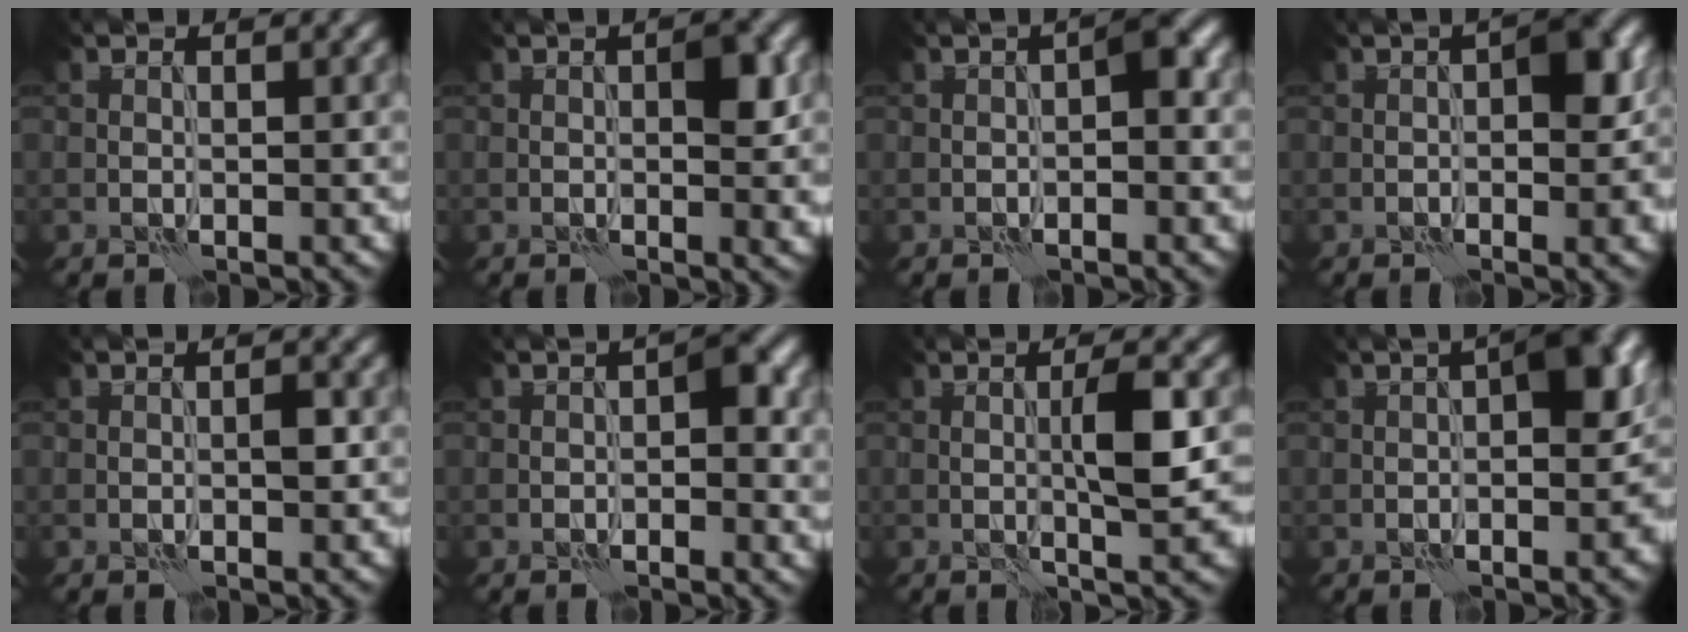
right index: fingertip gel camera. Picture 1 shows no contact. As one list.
[{"total": 3.5, "force": [0.1, 1.0, 3.3], "torque": [-0.043, 0.002, 0.000]}, {"total": 2.0, "force": [-0.4, 0.7, 1.9], "torque": [-0.022, 0.010, -0.010]}, {"total": 5.3, "force": [-0.3, 2.0, 4.8], "torque": [-0.054, 0.013, -0.011]}, {"total": 0.9, "force": [-0.2, 0.3, 0.9], "torque": [-0.014, 0.004, -0.003]}, {"total": 3.1, "force": [-0.1, 1.5, 2.7], "torque": [-0.026, 0.004, -0.008]}, {"total": 4.2, "force": [0.1, 0.6, 4.2], "torque": [-0.072, 0.005, 0.001]}, {"total": 5.5, "force": [-0.1, 2.1, 5.0], "torque": [-0.052, 0.021, -0.008]}]